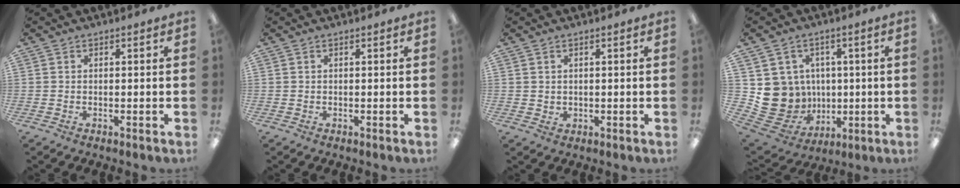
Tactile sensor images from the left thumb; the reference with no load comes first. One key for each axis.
{"total": 0.0}
{"total": 1.4, "fx": 1.0, "fy": 1.0, "fz": 0.3, "tx": -0.007, "ty": 0.003, "tz": 0.018}
{"total": 10.4, "fx": -0.5, "fy": 10.3, "fz": 1.7, "tx": -0.064, "ty": -0.003, "tz": 0.005}